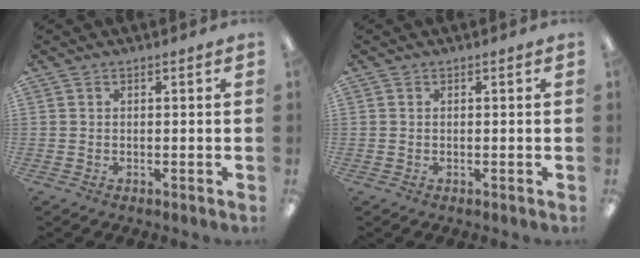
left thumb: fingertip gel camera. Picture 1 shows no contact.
{"total": 0.0}